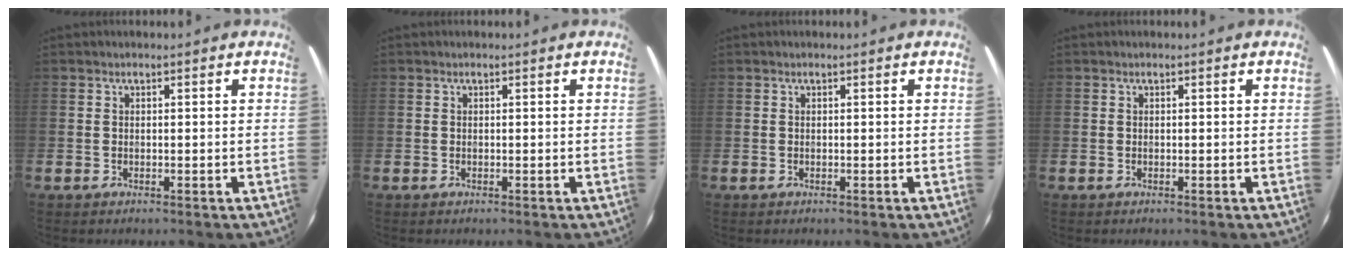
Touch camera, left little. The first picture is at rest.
{"total": 0.0}
{"total": 0.0}
{"total": 0.0}